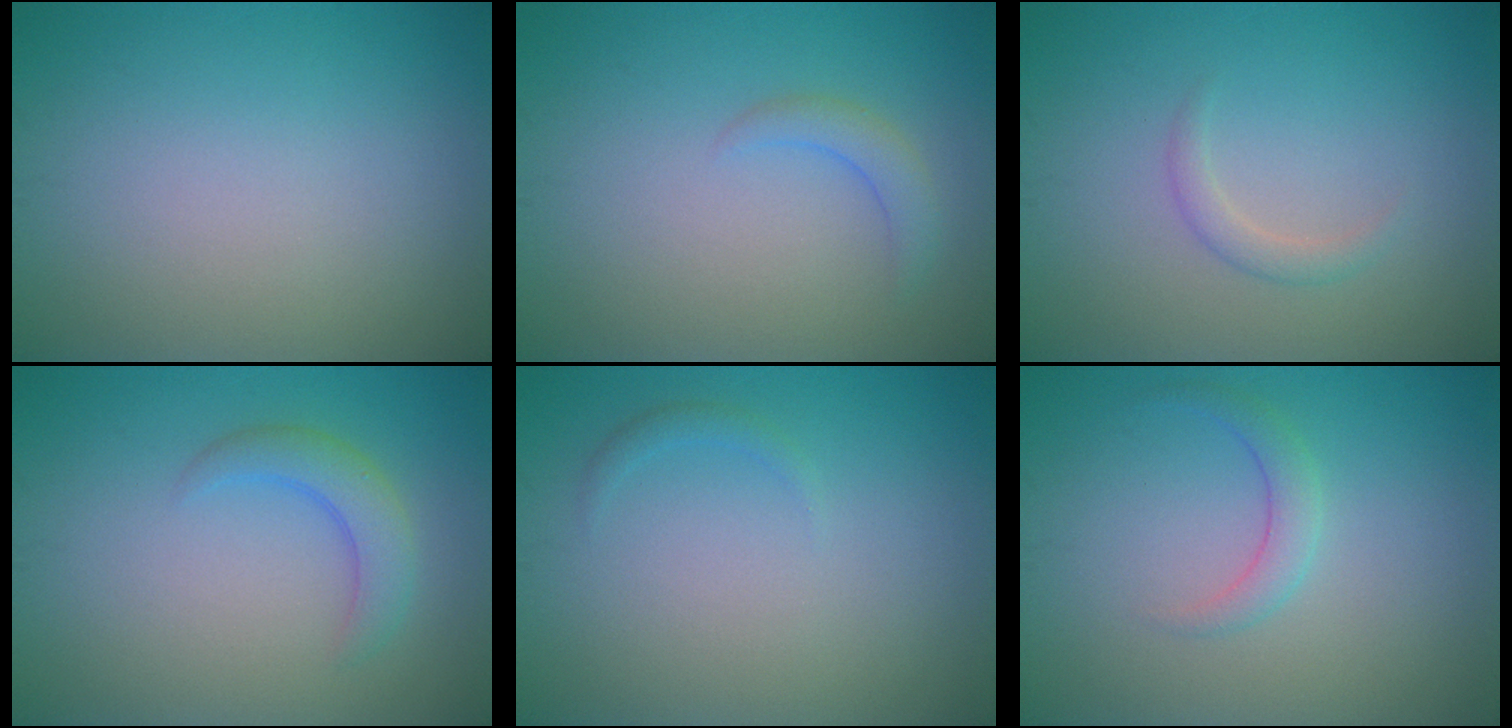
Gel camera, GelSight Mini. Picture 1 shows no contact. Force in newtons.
{"total": 1.7, "press": 1.7, "slide": 0.3}
{"total": 1.3, "press": 1.3, "slide": 0.1}
{"total": 2.7, "press": 2.7, "slide": 0.1}
{"total": 0.8, "press": 0.8, "slide": 0.1}
{"total": 1.7, "press": 1.7, "slide": 0.1}